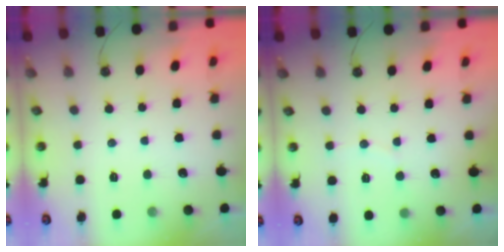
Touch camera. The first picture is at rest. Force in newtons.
{"total": 2.3, "press": 2.0, "slide": 1.0}